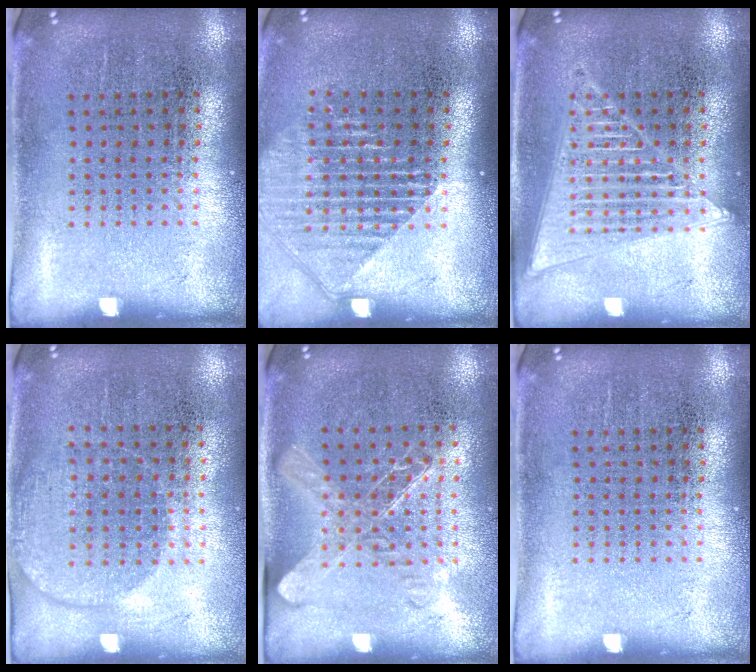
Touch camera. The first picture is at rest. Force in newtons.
{"total": 1.7, "press": 1.5, "slide": 0.7}
{"total": 3.1, "press": 3.1, "slide": 0.4}
{"total": 1.4, "press": 1.2, "slide": 0.6}
{"total": 1.4, "press": 1.2, "slide": 0.7}
{"total": 0.0}